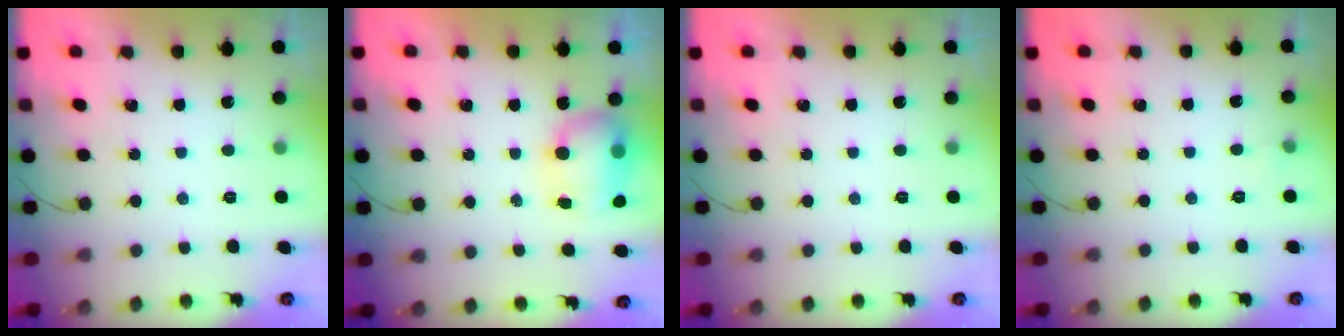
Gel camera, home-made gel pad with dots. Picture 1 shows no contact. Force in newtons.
{"total": 10.7, "press": 9.1, "slide": 5.6}
{"total": 0.0}
{"total": 2.3, "press": 2.1, "slide": 0.9}